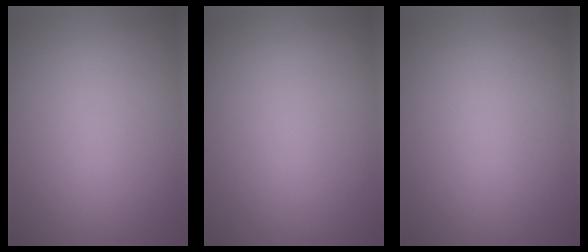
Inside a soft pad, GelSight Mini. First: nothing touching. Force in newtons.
{"total": 0.0}
{"total": 0.0}